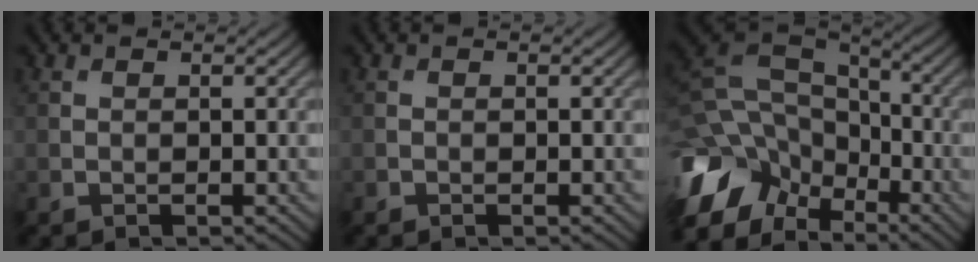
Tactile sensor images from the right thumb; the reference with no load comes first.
{"total": 0.0}
{"total": 15.2, "force": [-6.9, 11.1, 7.7], "torque": [-0.218, -0.017, -0.103]}